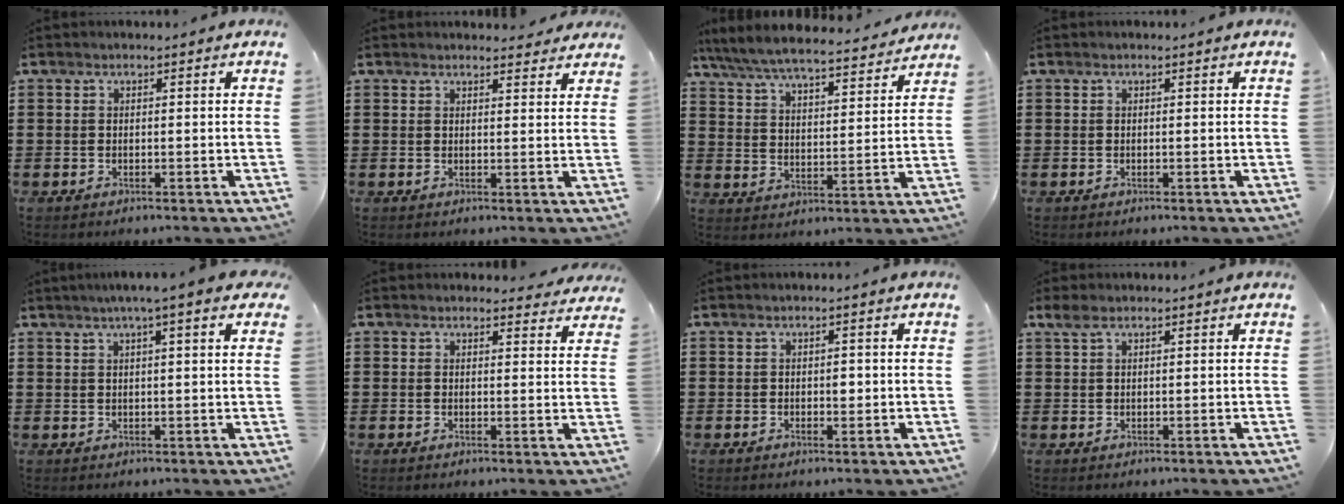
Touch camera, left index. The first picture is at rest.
{"total": 2.1, "force": [2.0, 0.4, 0.3], "torque": [-0.003, -0.003, 0.038]}
{"total": 6.6, "force": [6.3, 0.3, 2.0], "torque": [-0.068, -0.042, 0.107]}
{"total": 0.0}
{"total": 4.4, "force": [2.6, 0.2, 3.6], "torque": [-0.074, 0.006, 0.044]}
{"total": 2.3, "force": [2.2, 0.5, 0.4], "torque": [-0.006, -0.005, 0.040]}
{"total": 1.1, "force": [0.0, 0.7, 0.8], "torque": [-0.007, 0.003, -0.003]}
{"total": 2.1, "force": [1.0, 1.0, 1.5], "torque": [-0.034, 0.006, 0.017]}